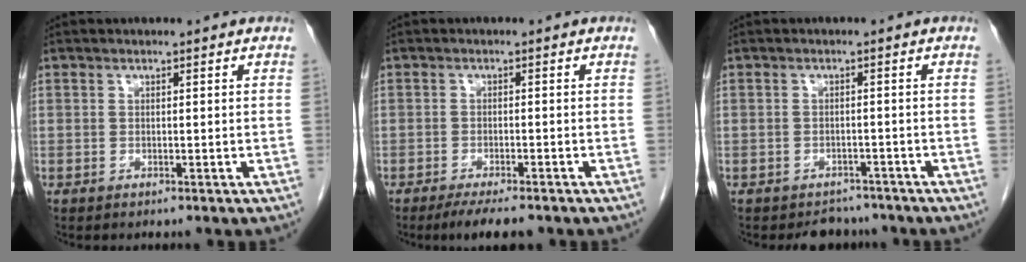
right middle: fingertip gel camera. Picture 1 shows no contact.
{"total": 5.6, "force": [-4.4, 1.0, 3.3], "torque": [-0.049, -0.010, -0.066]}
{"total": 3.6, "force": [-3.1, 1.7, -0.2], "torque": [0.001, 0.006, -0.044]}